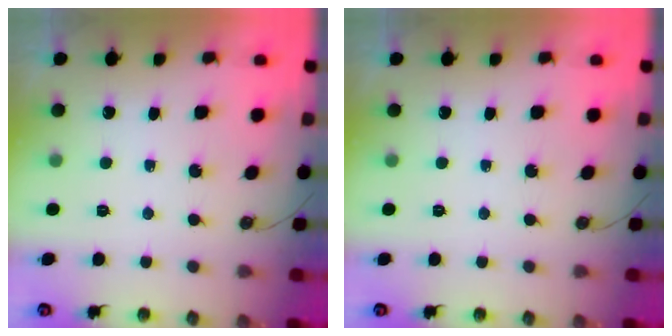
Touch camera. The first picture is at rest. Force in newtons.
{"total": 0.0}